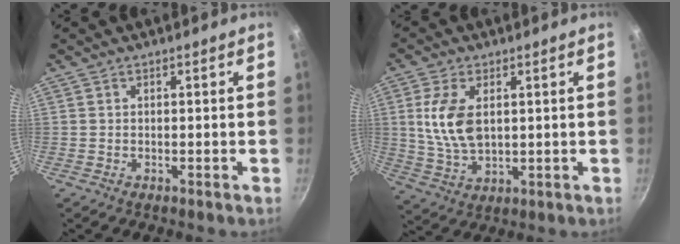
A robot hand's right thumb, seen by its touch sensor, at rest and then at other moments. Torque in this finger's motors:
{"motor_torque": [-0.97, 1.10, 0.52, 1.12, 0.11]}